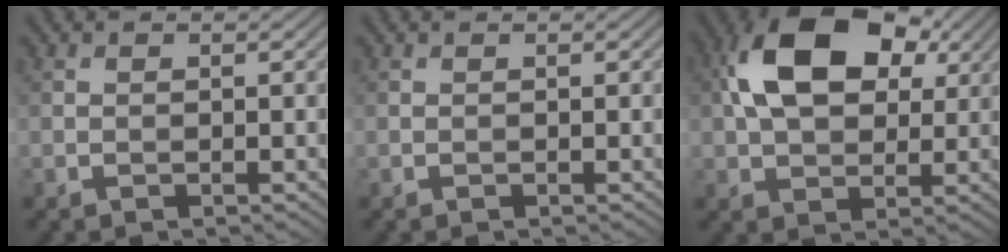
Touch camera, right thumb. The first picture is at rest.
{"total": 0.0}
{"total": 14.0, "force": [4.1, 8.8, 10.0], "torque": [-0.204, 0.021, 0.069]}